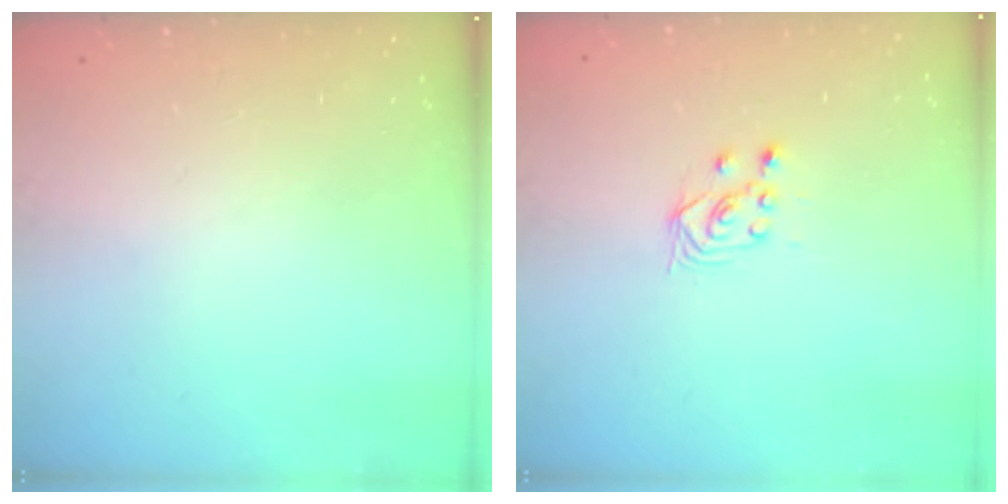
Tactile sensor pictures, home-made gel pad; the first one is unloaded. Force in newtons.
{"total": 3.5, "press": 3.0, "slide": 1.7}